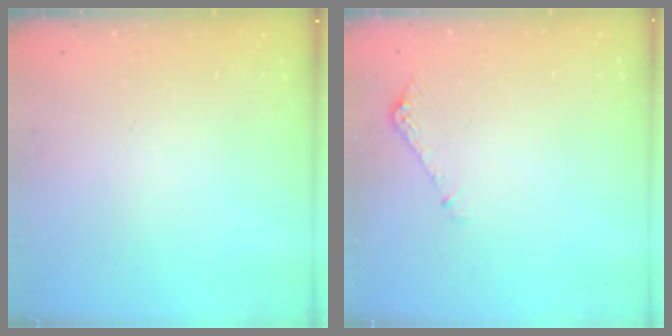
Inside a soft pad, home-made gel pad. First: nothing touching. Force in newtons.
{"total": 6.5, "press": 6.5, "slide": 0.8}